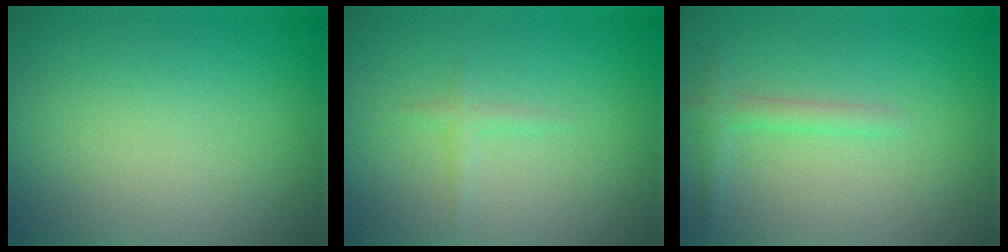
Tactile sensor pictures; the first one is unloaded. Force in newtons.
{"total": 0.8, "press": 0.8, "slide": 0.1}
{"total": 1.5, "press": 1.5, "slide": 0.2}